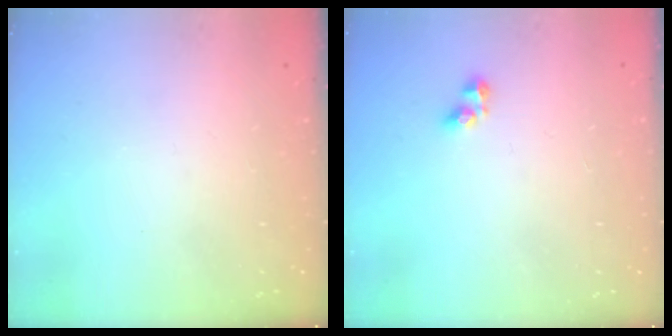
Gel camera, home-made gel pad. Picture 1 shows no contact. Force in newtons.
{"total": 3.0, "press": 3.0, "slide": 0.4}